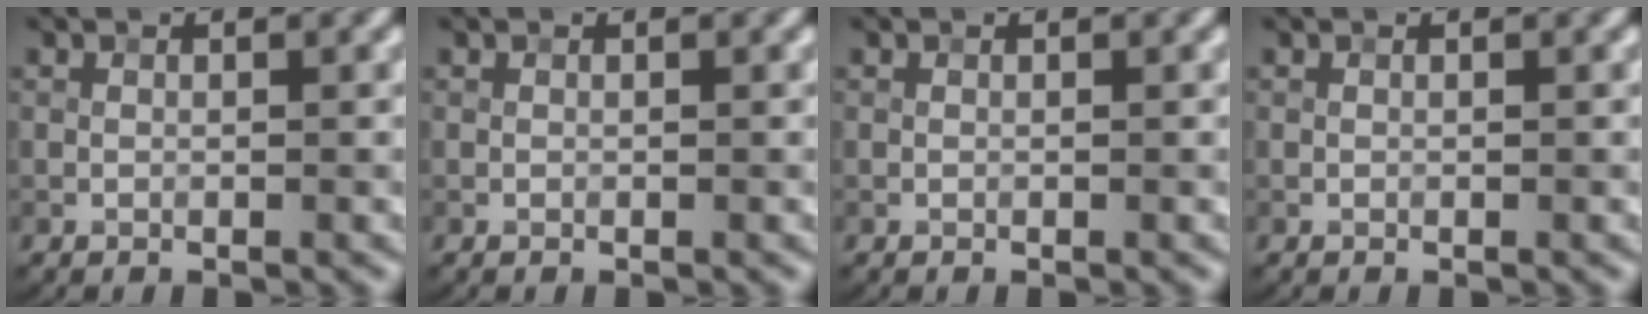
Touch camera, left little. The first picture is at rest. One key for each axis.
{"total": 0.0}
{"total": 0.0}
{"total": 0.0}